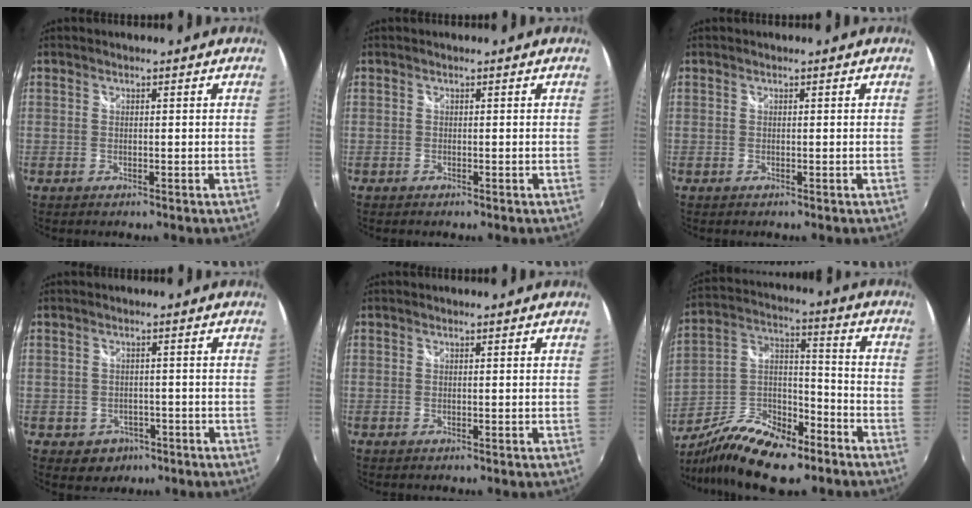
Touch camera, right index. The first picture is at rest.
{"total": 0.6, "force": [-0.4, 0.5, -0.1], "torque": [0.000, -0.001, -0.007]}
{"total": 0.0}
{"total": 4.5, "force": [-2.0, 3.9, 1.1], "torque": [-0.034, 0.002, -0.020]}
{"total": 0.0}
{"total": 19.8, "force": [-12.9, 8.1, 12.7], "torque": [-0.256, -0.014, -0.225]}